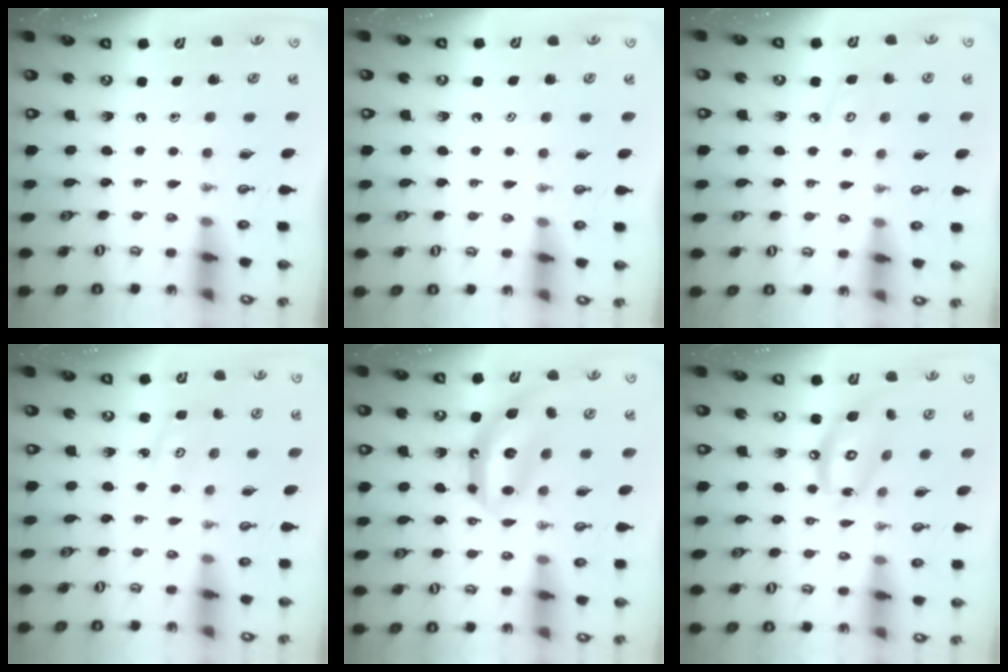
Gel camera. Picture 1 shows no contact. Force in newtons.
{"total": 0.9, "press": 0.6, "slide": 0.7}
{"total": 4.4, "press": 4.3, "slide": 0.5}
{"total": 3.0, "press": 2.9, "slide": 0.4}
{"total": 11.9, "press": 11.8, "slide": 0.9}
{"total": 13.5, "press": 13.4, "slide": 1.3}